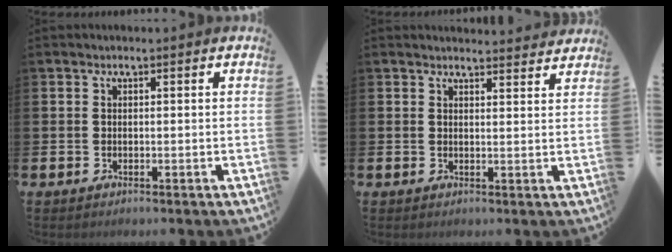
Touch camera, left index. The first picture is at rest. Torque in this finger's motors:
{"motor_torque": [0.85, -1.29, 0.08, 0.00]}